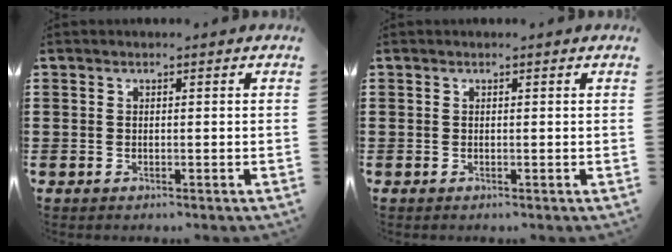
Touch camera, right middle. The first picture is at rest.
{"total": 0.0}